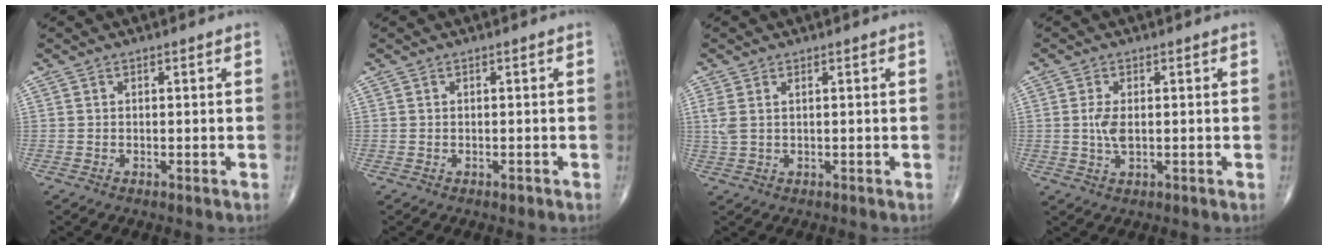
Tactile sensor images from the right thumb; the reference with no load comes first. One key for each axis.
{"total": 0.6, "fx": -0.3, "fy": 0.3, "fz": 0.4, "tx": -0.003, "ty": 0.000, "tz": -0.006}
{"total": 2.7, "fx": 0.8, "fy": 1.3, "fz": 2.2, "tx": -0.072, "ty": 0.011, "tz": 0.023}
{"total": 3.5, "fx": 0.1, "fy": 1.7, "fz": 3.1, "tx": -0.070, "ty": -0.002, "tz": 0.003}